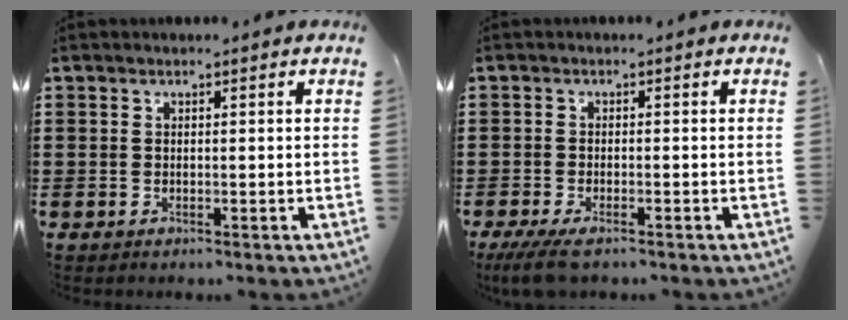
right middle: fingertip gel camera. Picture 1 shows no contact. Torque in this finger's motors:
{"motor_torque": [0.38, 0.15, 0.42, 0.10]}